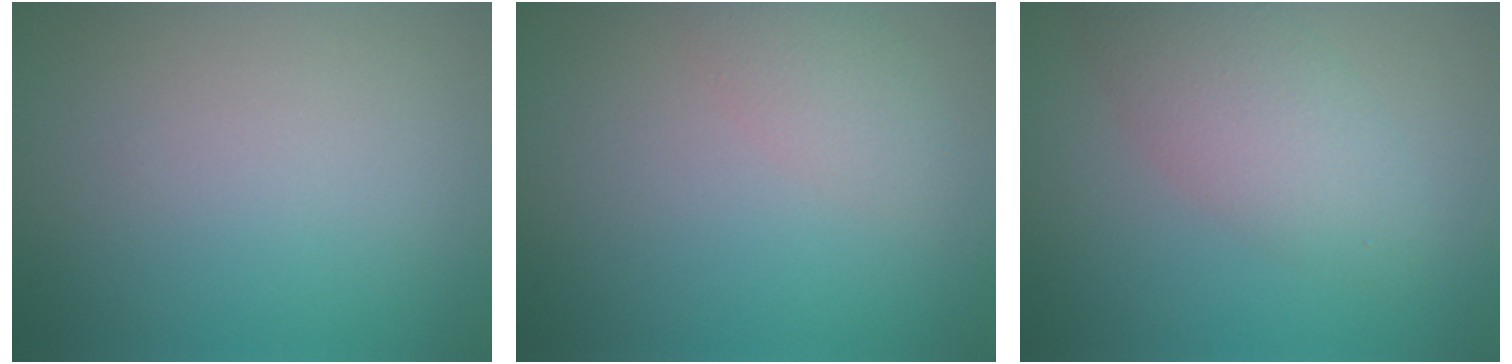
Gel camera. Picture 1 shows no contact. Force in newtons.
{"total": 2.1, "press": 2.1, "slide": 0.1}
{"total": 4.4, "press": 4.4, "slide": 0.1}